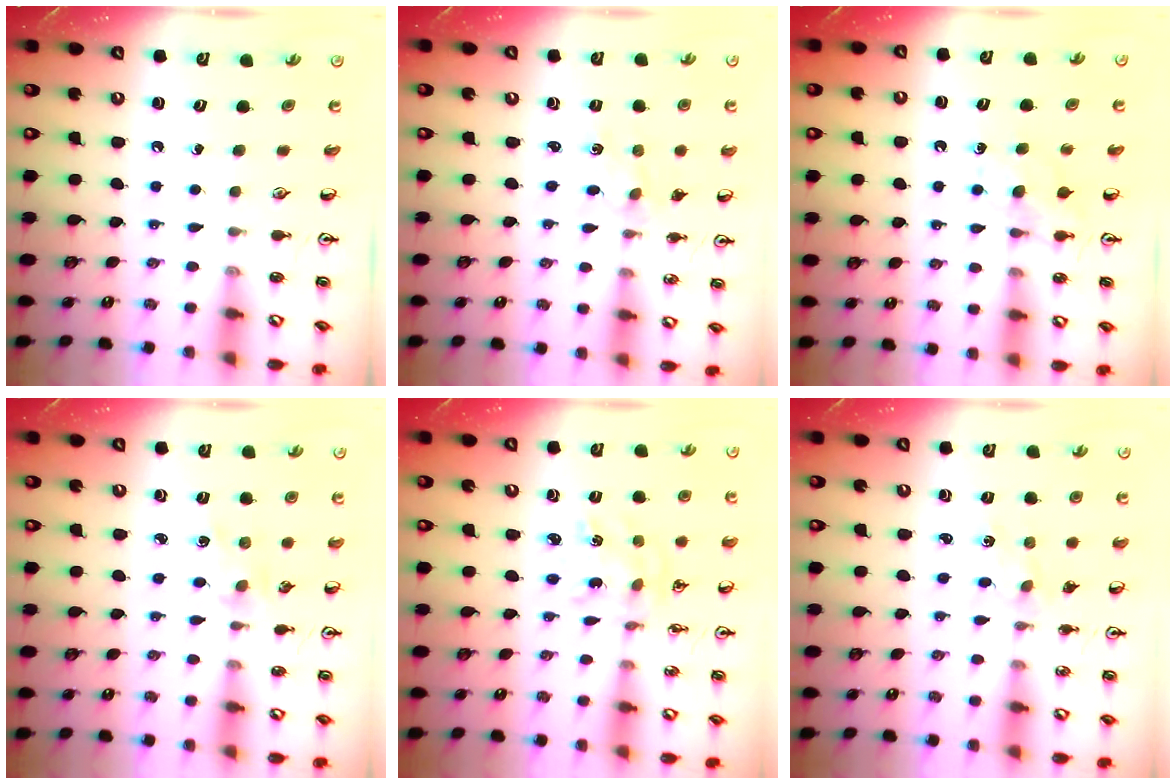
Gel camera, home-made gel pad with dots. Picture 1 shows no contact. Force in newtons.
{"total": 0.6, "press": 0.6, "slide": 0.2}
{"total": 4.8, "press": 4.7, "slide": 0.6}
{"total": 2.5, "press": 2.4, "slide": 0.3}
{"total": 1.4, "press": 1.4, "slide": 0.2}
{"total": 0.7, "press": 0.7, "slide": 0.1}